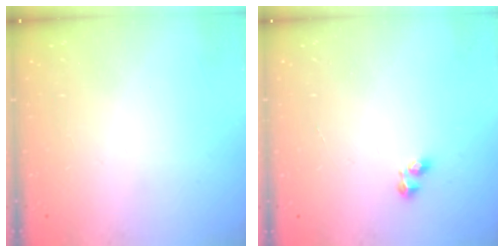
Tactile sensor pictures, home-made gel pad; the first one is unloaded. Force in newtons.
{"total": 2.5, "press": 2.3, "slide": 0.9}